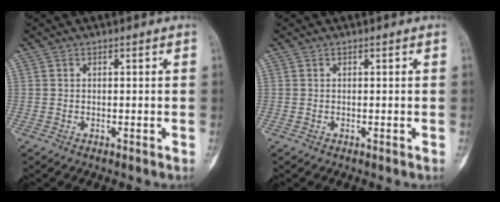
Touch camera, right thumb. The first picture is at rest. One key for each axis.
{"total": 0.0}